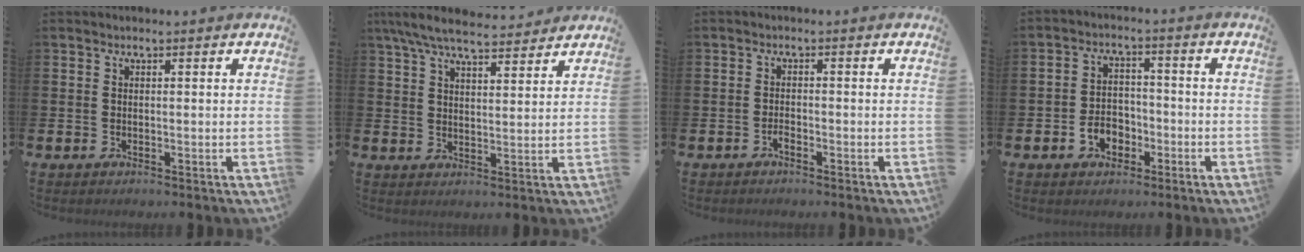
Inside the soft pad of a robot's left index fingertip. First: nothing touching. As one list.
[{"total": 7.2, "force": [6.6, 1.3, 2.6], "torque": [-0.067, -0.026, 0.118]}, {"total": 1.0, "force": [-0.8, 0.3, 0.5], "torque": [-0.019, 0.000, -0.014]}, {"total": 4.3, "force": [-2.0, 3.2, 2.0], "torque": [-0.040, 0.008, -0.042]}]